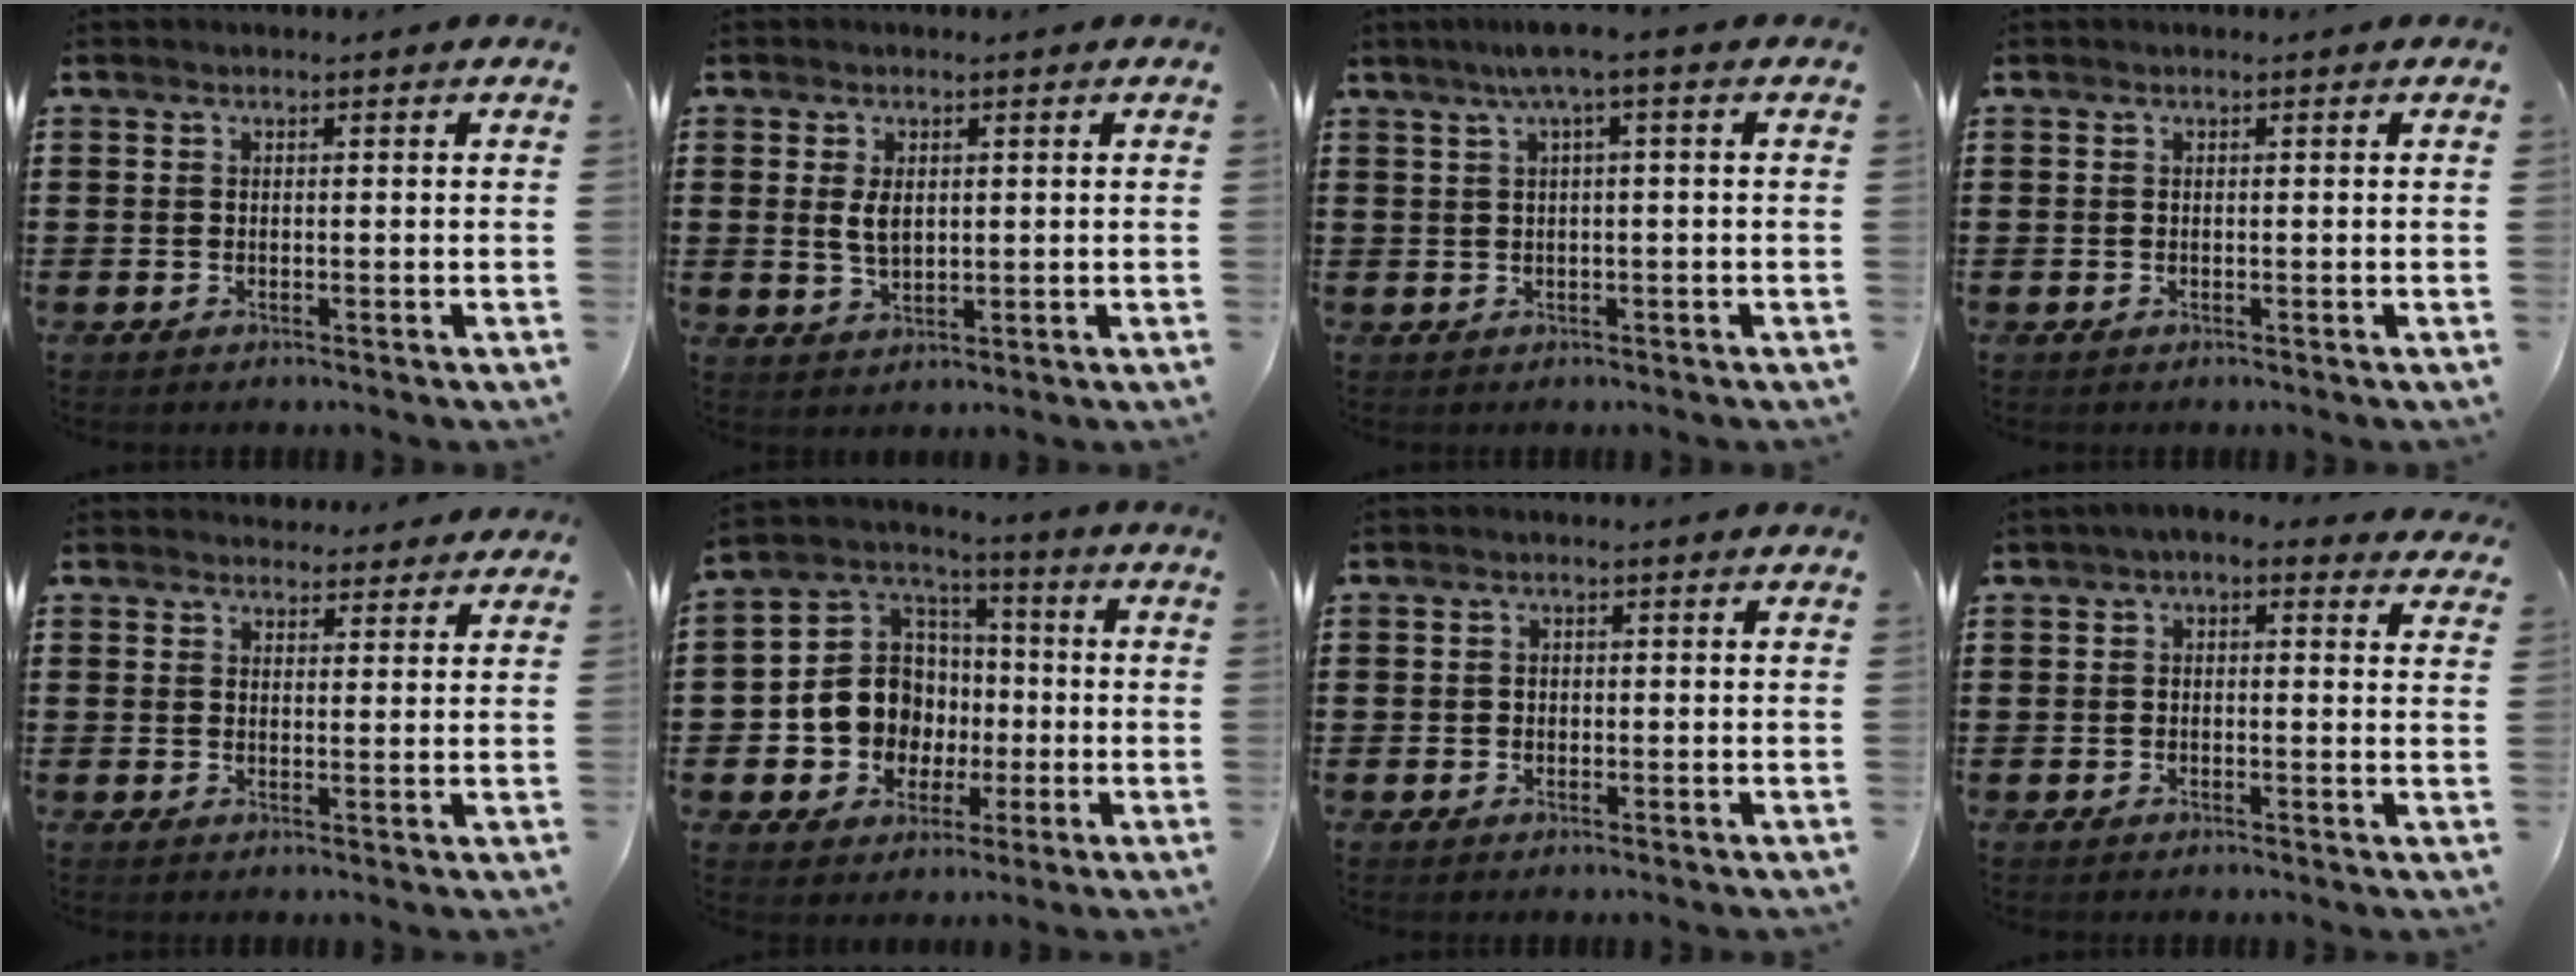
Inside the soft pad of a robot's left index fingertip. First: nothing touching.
{"total": 3.3, "force": [0.7, 1.9, 2.6], "torque": [-0.055, 0.000, 0.009]}
{"total": 3.6, "force": [1.0, -0.2, 3.4], "torque": [-0.065, -0.002, 0.015]}
{"total": 0.0}
{"total": 3.0, "force": [2.9, 0.8, 0.1], "torque": [-0.002, -0.010, 0.053]}
{"total": 10.1, "force": [-1.3, 9.5, 3.0], "torque": [-0.104, 0.005, -0.023]}
{"total": 0.8, "force": [0.0, 0.7, 0.2], "torque": [-0.007, 0.006, -0.001]}
{"total": 2.0, "force": [0.9, 1.0, 1.4], "torque": [-0.031, 0.004, 0.015]}